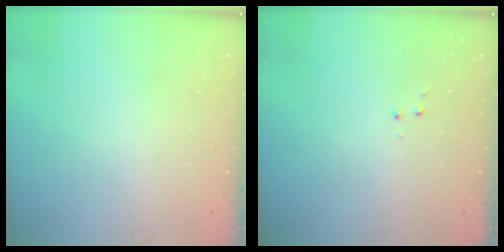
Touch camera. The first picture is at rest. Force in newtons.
{"total": 3.3, "press": 3.3, "slide": 0.4}